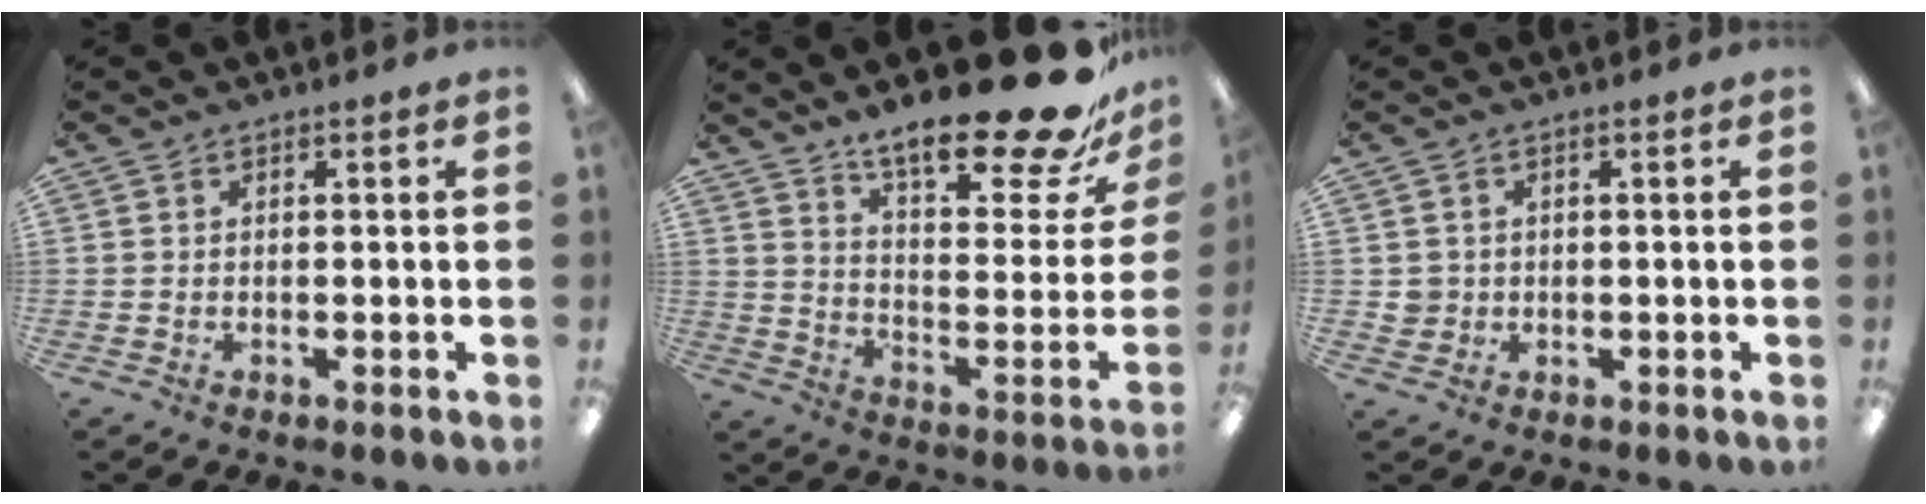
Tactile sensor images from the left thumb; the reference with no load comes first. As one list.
[{"total": 23.9, "force": [18.6, 5.6, 13.9], "torque": [-0.192, -0.140, 0.300]}, {"total": 2.5, "force": [0.3, 2.5, 0.2], "torque": [-0.008, 0.004, 0.005]}]